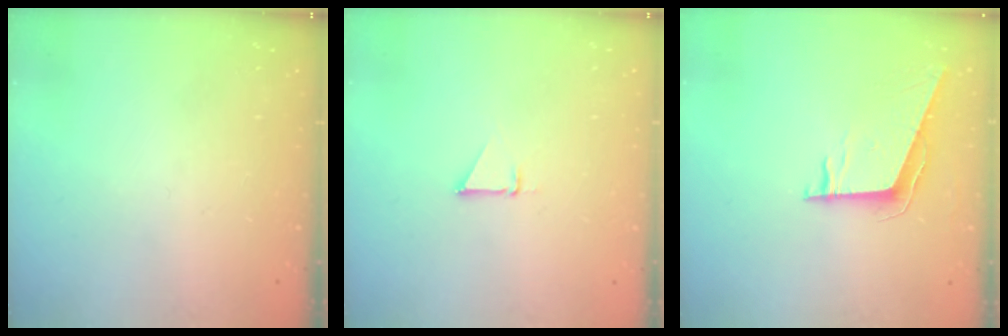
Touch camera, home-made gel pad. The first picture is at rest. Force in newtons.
{"total": 1.5, "press": 1.5, "slide": 0.0}
{"total": 8.4, "press": 7.9, "slide": 2.9}